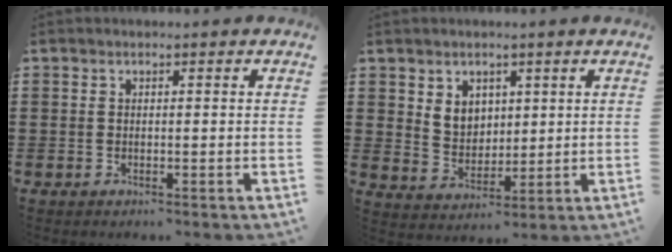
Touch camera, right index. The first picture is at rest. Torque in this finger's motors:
{"motor_torque": [0.17, -0.13, 0.12, 0.09]}